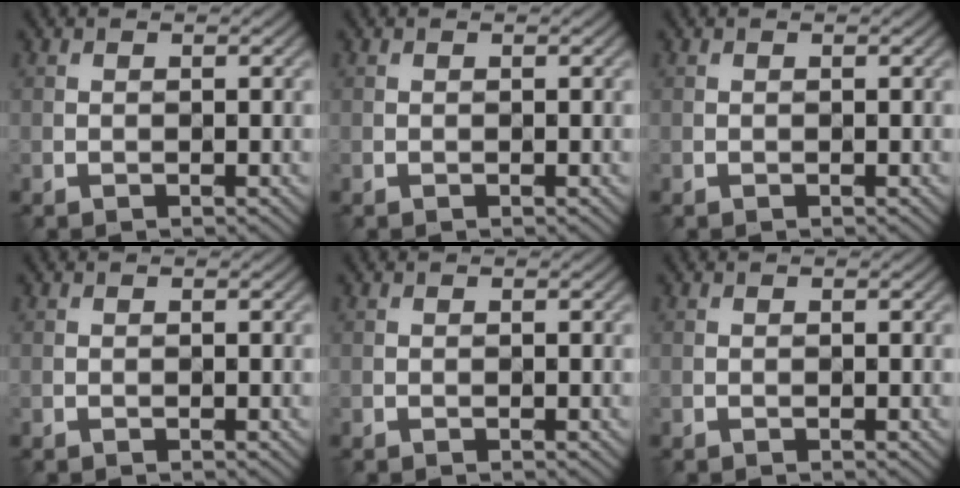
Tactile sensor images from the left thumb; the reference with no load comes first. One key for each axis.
{"total": 0.0}
{"total": 0.0}
{"total": 0.0}
{"total": 0.0}
{"total": 0.0}